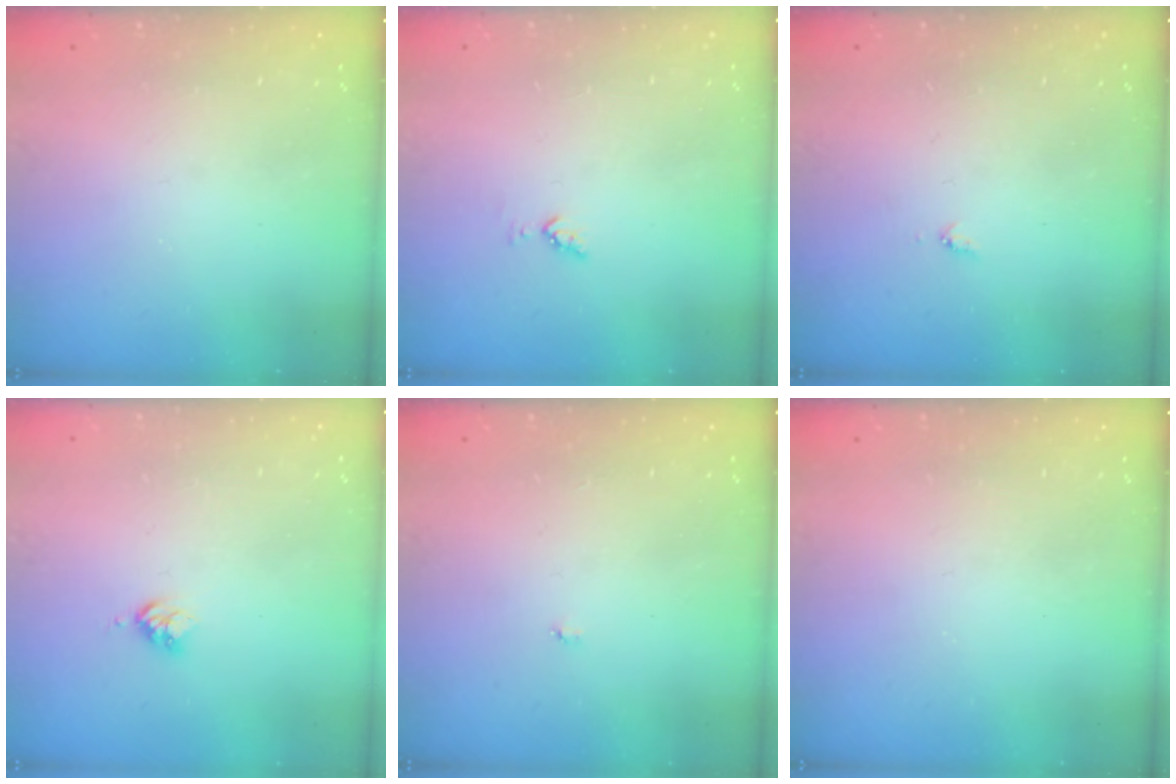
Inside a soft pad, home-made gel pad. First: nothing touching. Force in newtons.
{"total": 3.3, "press": 3.2, "slide": 0.7}
{"total": 3.5, "press": 3.5, "slide": 0.5}
{"total": 3.0, "press": 2.9, "slide": 0.4}
{"total": 2.9, "press": 2.9, "slide": 0.3}
{"total": 0.0}